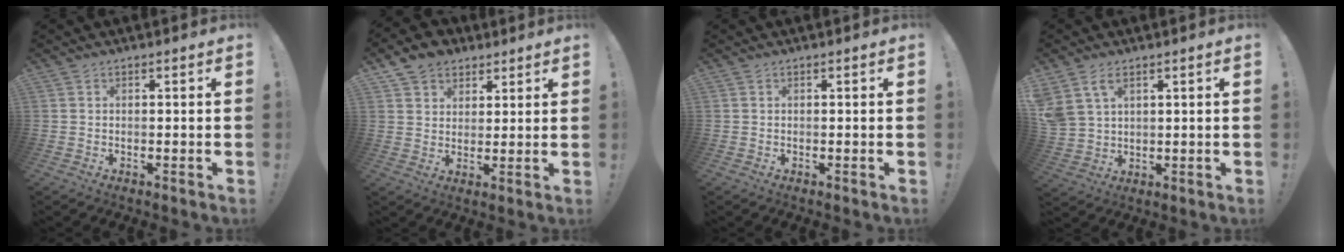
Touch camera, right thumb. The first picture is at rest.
{"total": 7.7, "force": [4.9, 5.7, 1.5], "torque": [-0.028, -0.026, 0.100]}
{"total": 0.0}
{"total": 6.3, "force": [3.7, 3.9, 3.2], "torque": [-0.064, -0.013, 0.073]}